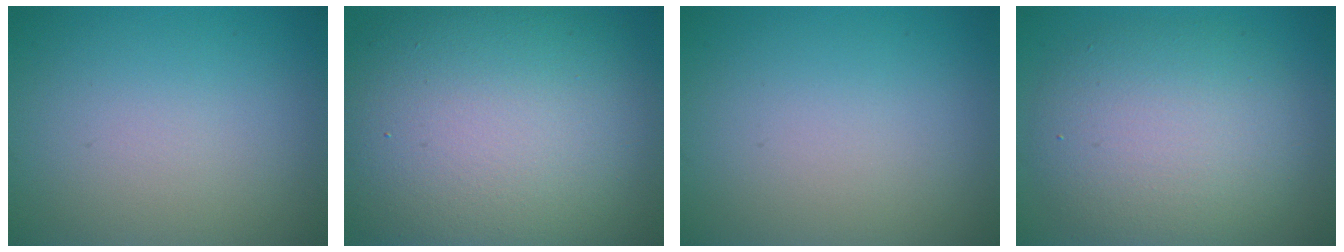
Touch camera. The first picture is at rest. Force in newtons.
{"total": 15.7, "press": 15.7, "slide": 1.3}
{"total": 0.0}
{"total": 7.3, "press": 7.3, "slide": 0.2}